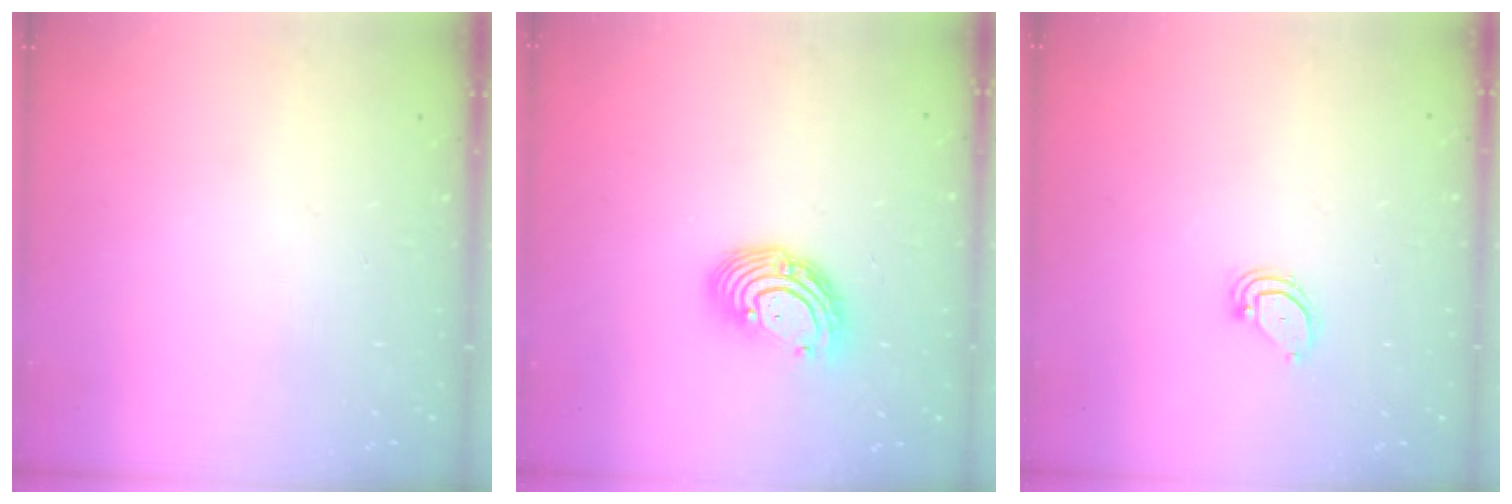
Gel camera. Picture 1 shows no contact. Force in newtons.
{"total": 9.8, "press": 9.7, "slide": 0.9}
{"total": 3.6, "press": 3.5, "slide": 0.3}